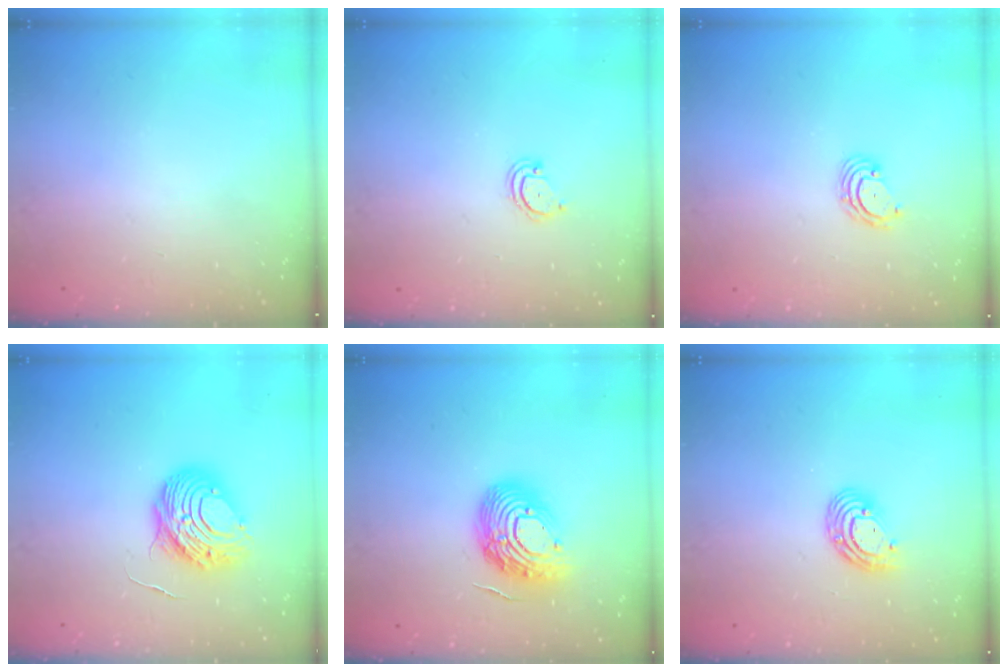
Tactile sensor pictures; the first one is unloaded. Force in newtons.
{"total": 2.5, "press": 2.5, "slide": 0.2}
{"total": 2.8, "press": 2.8, "slide": 0.3}
{"total": 11.1, "press": 11.1, "slide": 0.9}
{"total": 16.5, "press": 16.4, "slide": 1.4}
{"total": 8.4, "press": 8.3, "slide": 1.1}